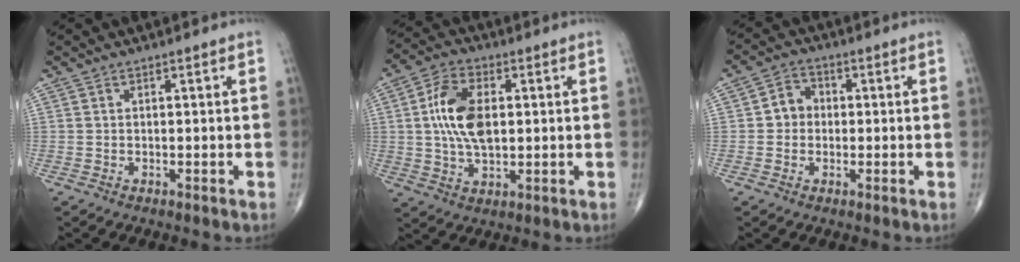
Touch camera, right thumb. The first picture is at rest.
{"total": 11.5, "force": [1.4, 6.4, 9.5], "torque": [-0.176, 0.005, 0.026]}
{"total": 4.6, "force": [-0.1, 4.0, 2.2], "torque": [-0.020, 0.015, -0.011]}